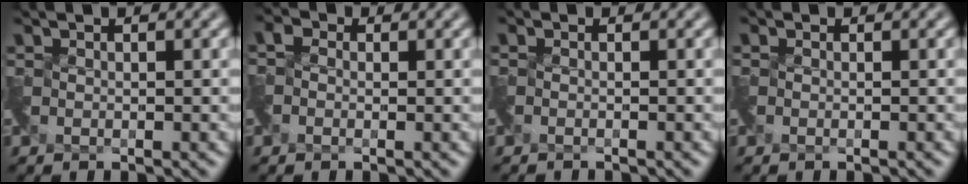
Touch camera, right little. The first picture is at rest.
{"total": 1.7, "force": [-1.0, 0.1, -1.3], "torque": [0.022, -0.004, -0.019]}
{"total": 1.4, "force": [-1.2, -0.3, -0.6], "torque": [0.009, -0.015, -0.026]}
{"total": 0.8, "force": [-0.6, -0.2, -0.4], "torque": [0.007, -0.008, -0.013]}